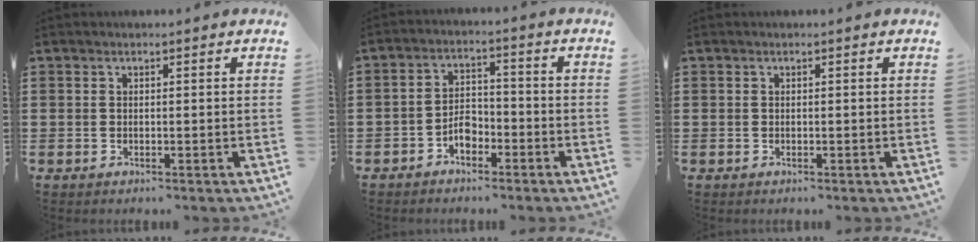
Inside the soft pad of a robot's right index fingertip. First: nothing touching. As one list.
[{"total": 4.0, "force": [-2.3, 2.3, 2.3], "torque": [-0.043, 0.007, -0.045]}, {"total": 0.0}]